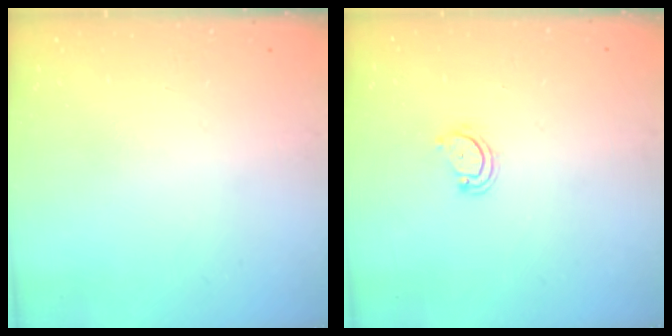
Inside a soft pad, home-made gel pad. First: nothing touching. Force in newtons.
{"total": 4.1, "press": 4.0, "slide": 0.4}